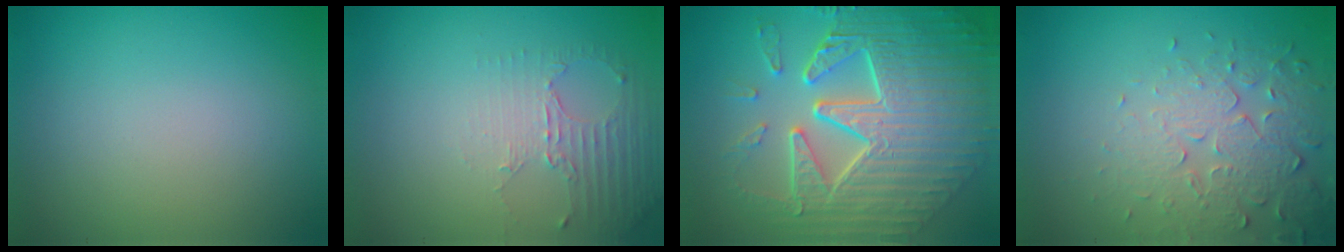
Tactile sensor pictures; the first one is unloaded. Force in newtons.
{"total": 2.7, "press": 1.9, "slide": 1.9}
{"total": 10.3, "press": 7.0, "slide": 7.5}
{"total": 4.1, "press": 3.9, "slide": 1.2}